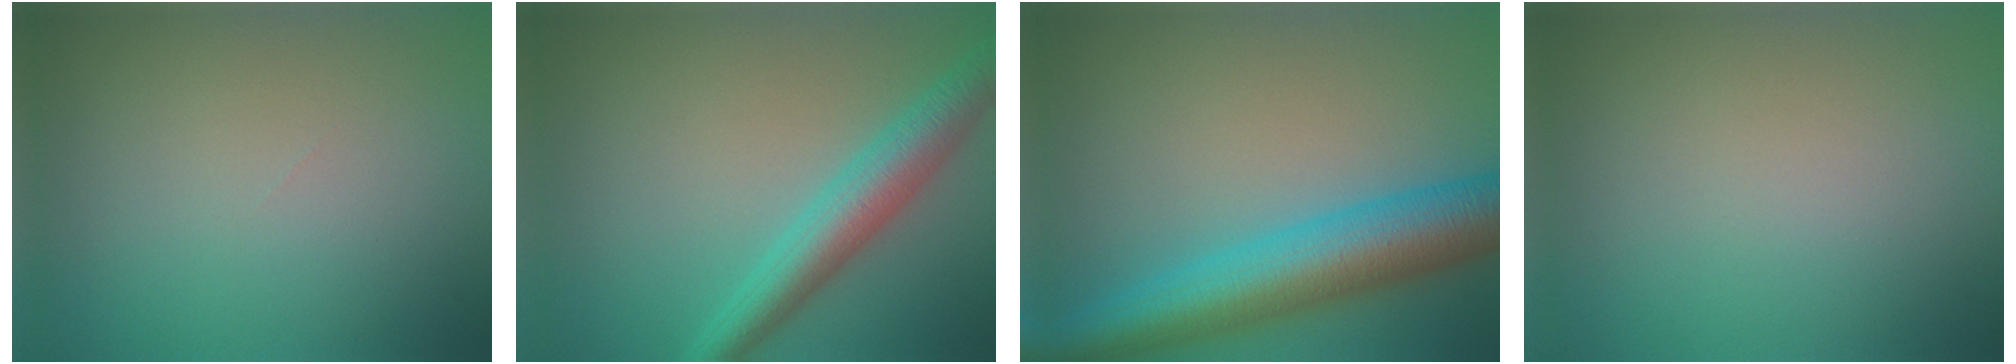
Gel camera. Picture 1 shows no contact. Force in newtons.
{"total": 5.0, "press": 5.0, "slide": 0.1}
{"total": 9.2, "press": 9.2, "slide": 0.3}
{"total": 0.0}